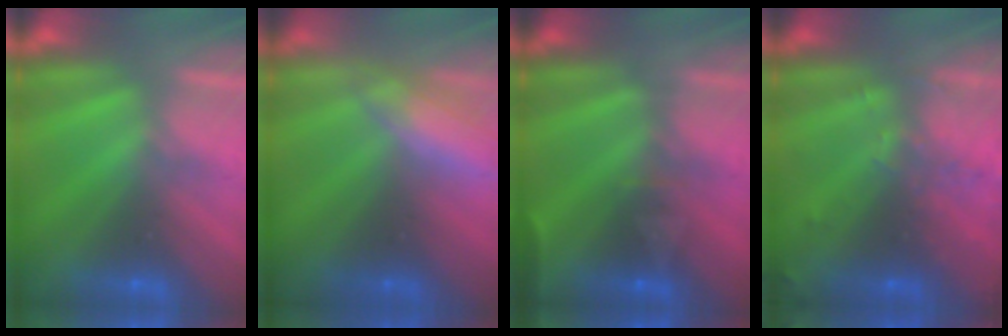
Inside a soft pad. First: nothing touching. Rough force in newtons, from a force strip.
{"total": 3.0}
{"total": 2.9}
{"total": 2.9}